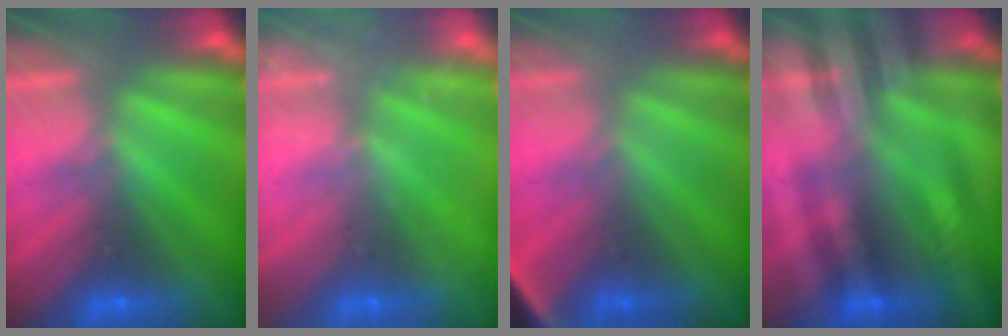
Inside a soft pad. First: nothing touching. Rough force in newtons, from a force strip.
{"total": 2.4}
{"total": 2.8}
{"total": 2.6}